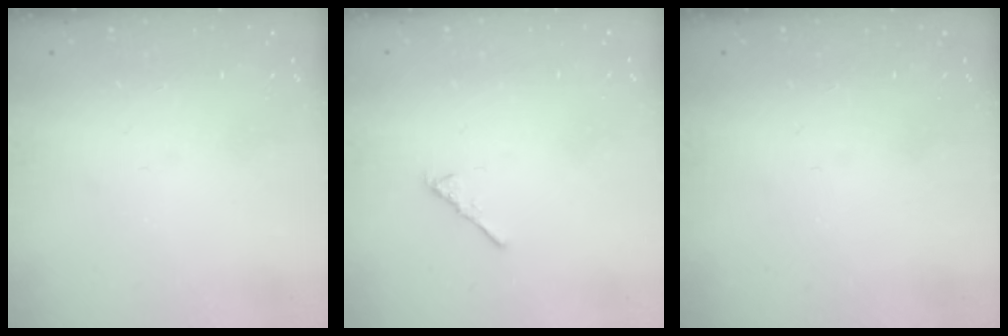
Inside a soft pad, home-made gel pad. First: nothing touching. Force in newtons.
{"total": 2.9, "press": 2.8, "slide": 0.7}
{"total": 0.0}